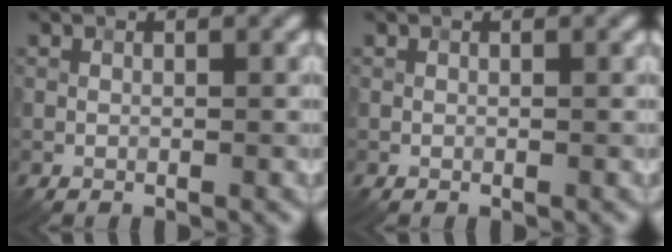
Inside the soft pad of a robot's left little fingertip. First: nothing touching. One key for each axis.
{"total": 0.0}